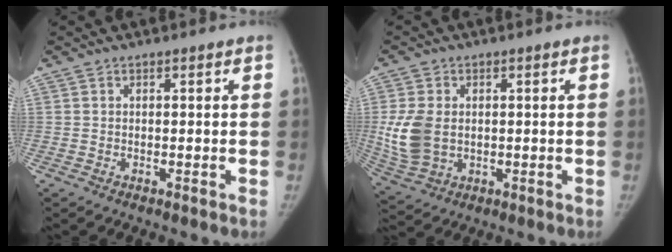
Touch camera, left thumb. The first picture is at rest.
{"total": 9.1, "force": [0.2, 6.5, 6.4], "torque": [-0.133, -0.003, 0.019]}